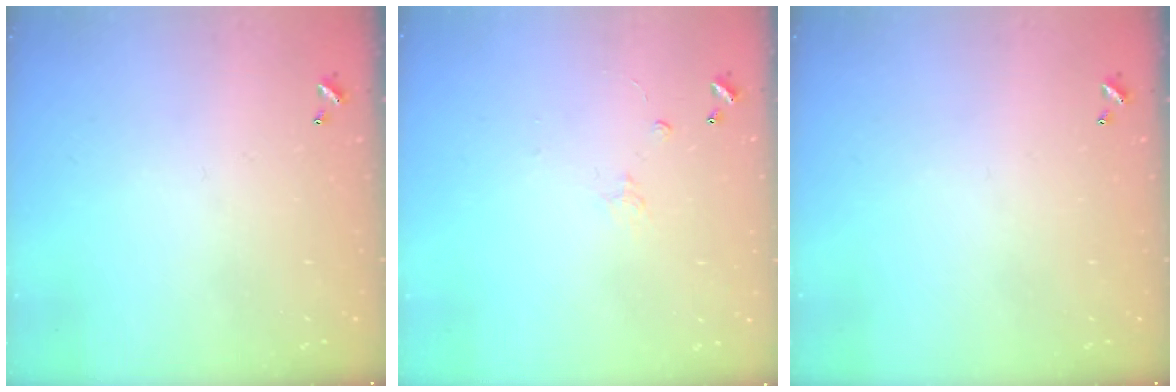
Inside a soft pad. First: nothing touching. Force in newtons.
{"total": 1.5, "press": 1.3, "slide": 0.6}
{"total": 0.0}